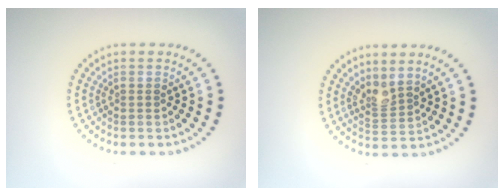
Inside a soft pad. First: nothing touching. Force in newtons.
{"total": 2.1, "press": 1.5, "slide": 1.4}